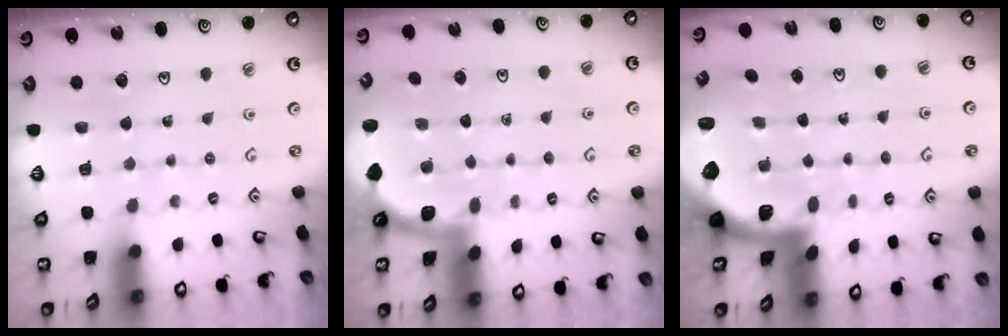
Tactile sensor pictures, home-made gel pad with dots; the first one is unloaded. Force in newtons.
{"total": 1.9, "press": 1.9, "slide": 0.0}
{"total": 1.9, "press": 1.9, "slide": 0.2}